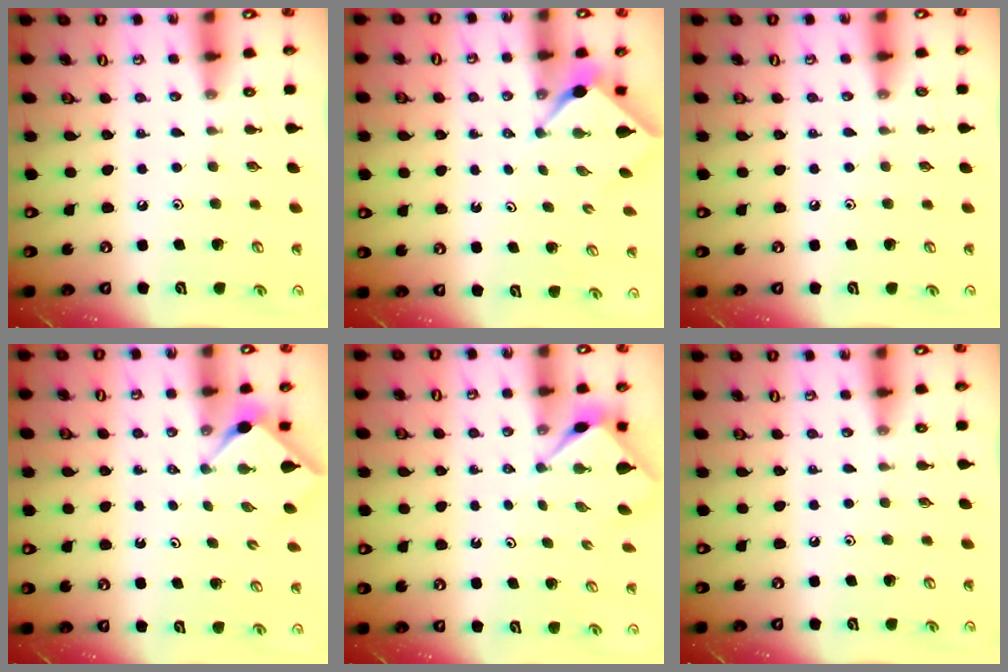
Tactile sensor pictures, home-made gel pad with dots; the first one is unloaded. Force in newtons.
{"total": 2.5, "press": 2.5, "slide": 0.3}
{"total": 2.7, "press": 2.7, "slide": 0.3}
{"total": 2.9, "press": 2.9, "slide": 0.2}
{"total": 2.8, "press": 2.8, "slide": 0.2}
{"total": 0.0}